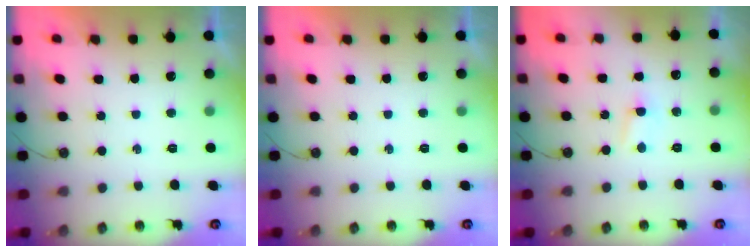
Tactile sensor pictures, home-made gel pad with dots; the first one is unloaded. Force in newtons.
{"total": 0.0}
{"total": 2.8, "press": 2.8, "slide": 0.2}